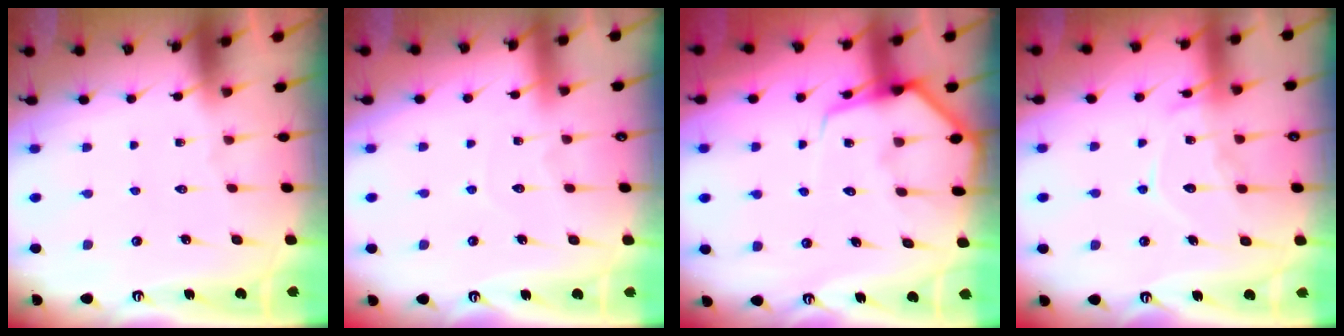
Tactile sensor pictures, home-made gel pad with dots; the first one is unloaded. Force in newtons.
{"total": 4.6, "press": 4.5, "slide": 0.5}
{"total": 7.7, "press": 7.7, "slide": 0.8}
{"total": 13.1, "press": 13.0, "slide": 1.2}